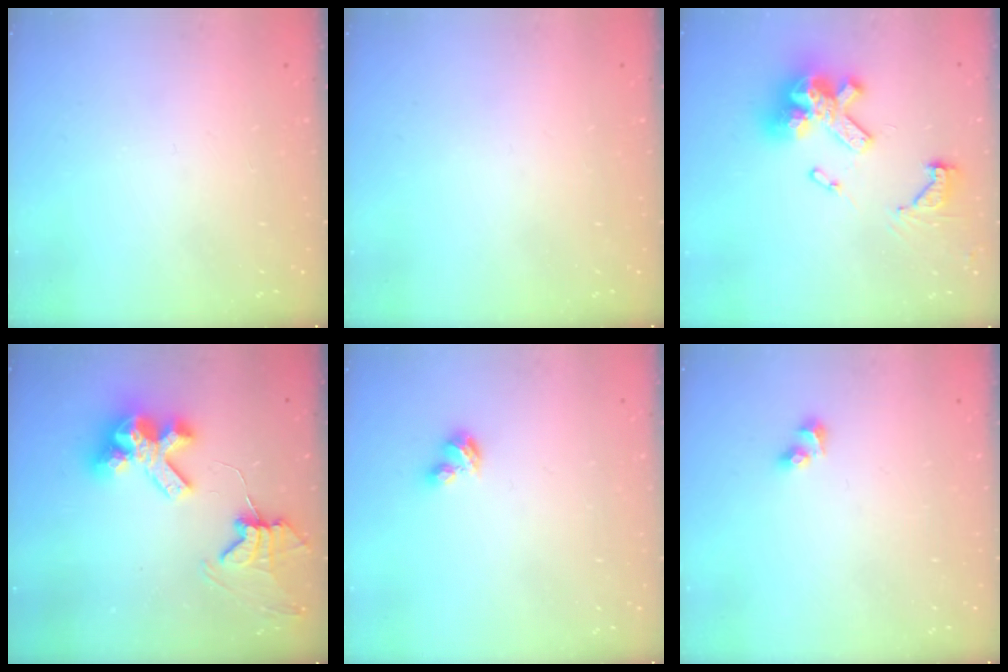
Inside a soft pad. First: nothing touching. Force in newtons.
{"total": 0.0}
{"total": 18.5, "press": 18.3, "slide": 2.4}
{"total": 11.7, "press": 11.6, "slide": 1.3}
{"total": 2.9, "press": 2.8, "slide": 0.5}
{"total": 3.5, "press": 3.0, "slide": 1.8}